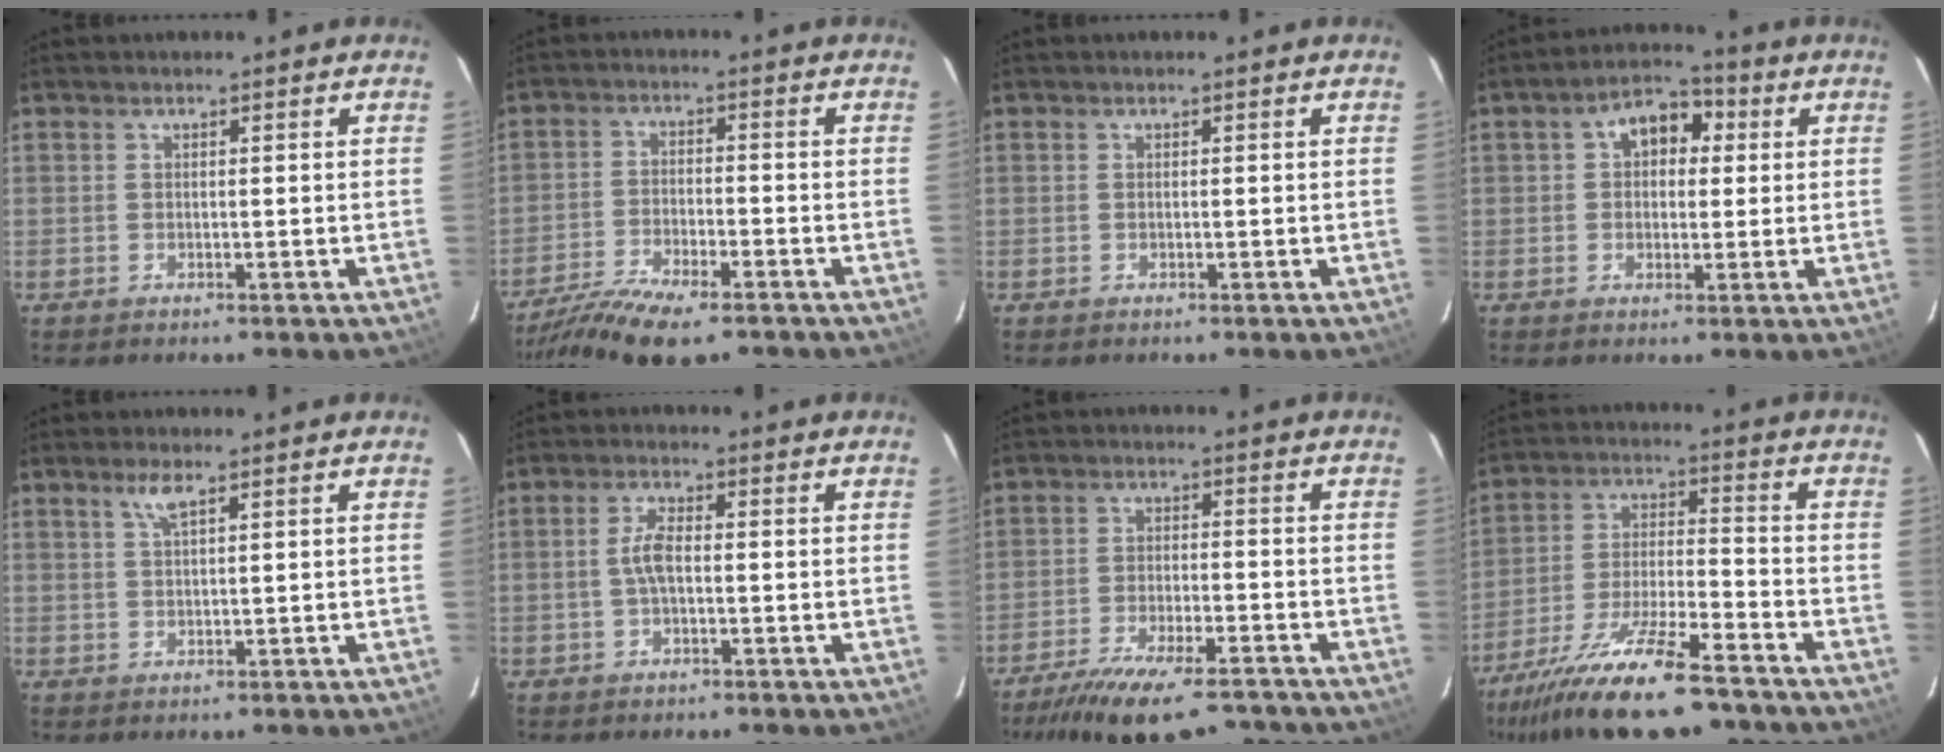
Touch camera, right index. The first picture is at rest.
{"total": 12.7, "force": [-9.9, 3.4, 7.1], "torque": [-0.164, -0.033, -0.179]}
{"total": 0.0}
{"total": 7.3, "force": [1.7, 5.2, 4.8], "torque": [-0.073, 0.029, 0.027]}
{"total": 2.4, "force": [1.6, 0.4, 1.8], "torque": [-0.037, 0.003, 0.032]}
{"total": 3.9, "force": [-0.3, 1.5, 3.5], "torque": [-0.074, 0.007, -0.006]}
{"total": 16.2, "force": [-13.3, 4.2, 8.3], "torque": [-0.166, -0.028, -0.206]}
{"total": 19.5, "force": [-15.1, 4.3, 11.5], "torque": [-0.232, -0.036, -0.256]}